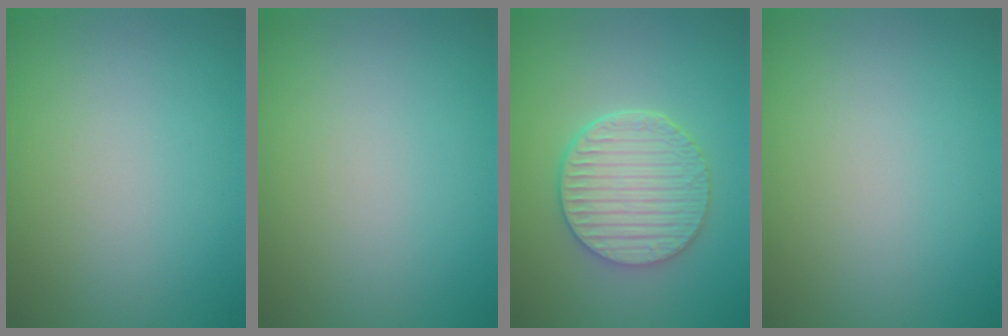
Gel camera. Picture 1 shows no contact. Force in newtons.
{"total": 0.0}
{"total": 5.2, "press": 4.3, "slide": 2.9}
{"total": 0.0}